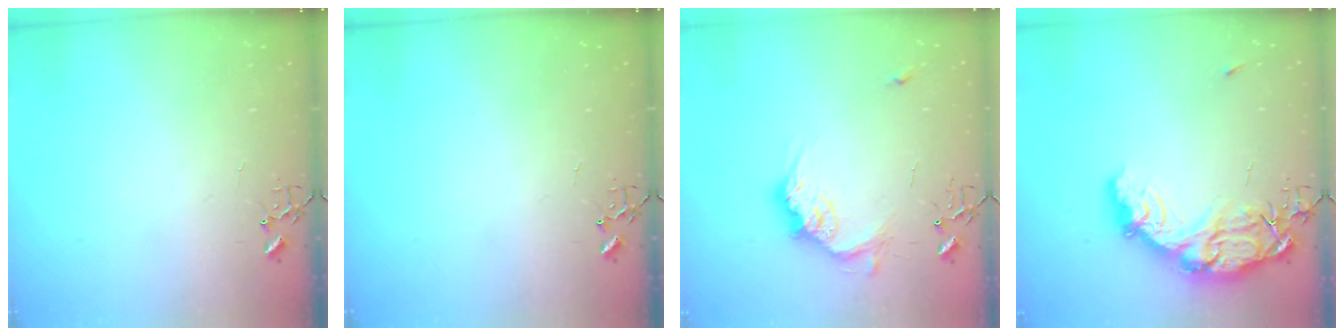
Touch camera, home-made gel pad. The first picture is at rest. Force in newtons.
{"total": 0.0}
{"total": 14.6, "press": 14.6, "slide": 0.9}
{"total": 15.2, "press": 15.1, "slide": 1.5}